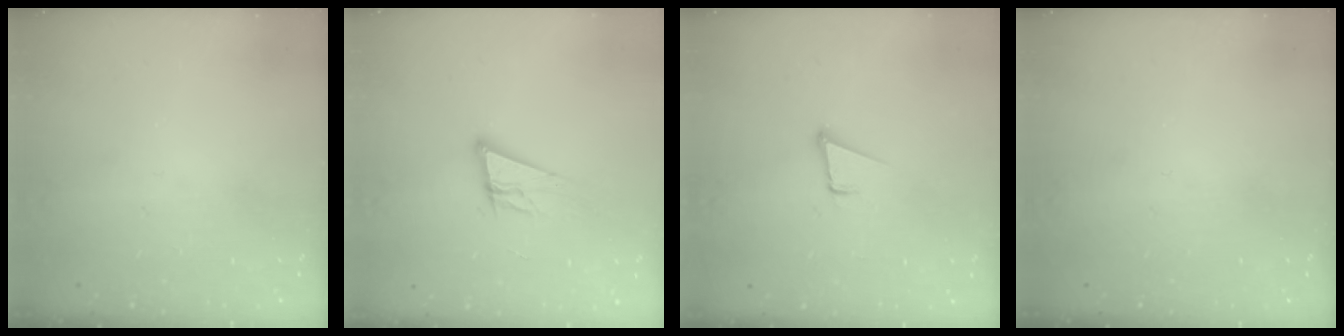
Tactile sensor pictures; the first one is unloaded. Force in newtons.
{"total": 12.2, "press": 11.7, "slide": 3.4}
{"total": 3.6, "press": 2.7, "slide": 2.4}
{"total": 0.0}